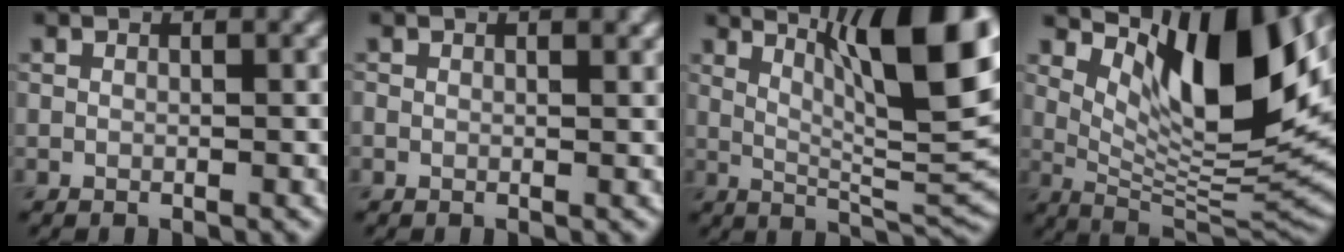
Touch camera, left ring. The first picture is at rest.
{"total": 1.2, "force": [0.6, 0.4, 0.9], "torque": [-0.011, 0.002, 0.009]}
{"total": 12.6, "force": [5.5, 3.0, 11.0], "torque": [-0.141, 0.010, 0.090]}
{"total": 11.3, "force": [4.4, 3.9, 9.6], "torque": [-0.147, -0.016, 0.086]}